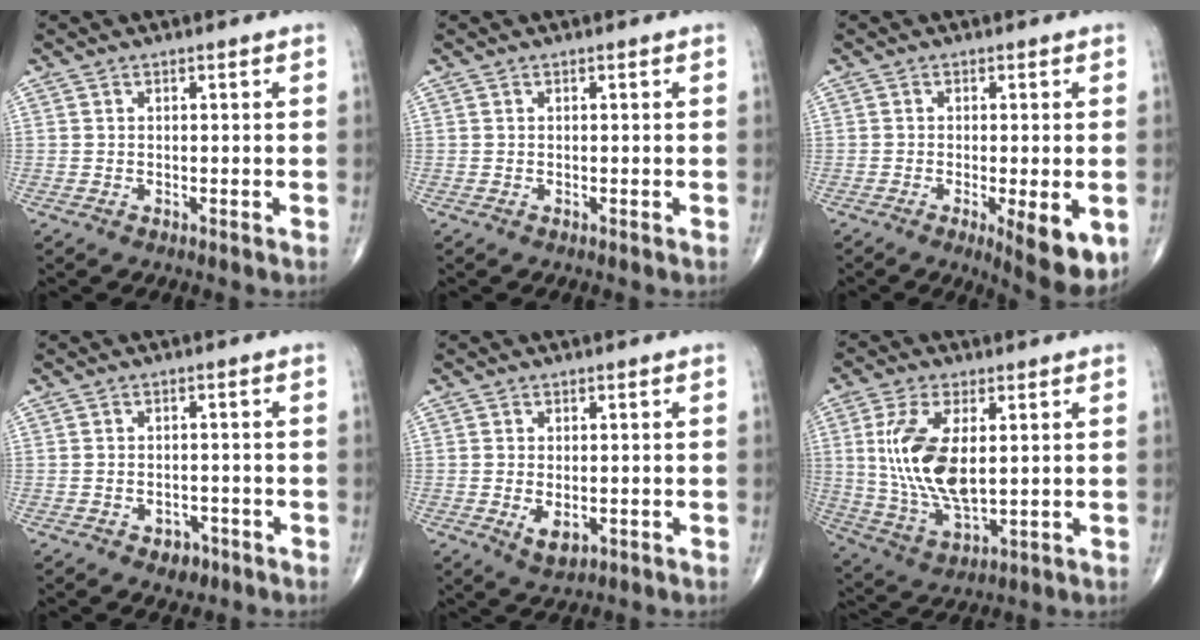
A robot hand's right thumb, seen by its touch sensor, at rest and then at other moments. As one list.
[{"total": 0.0}, {"total": 8.7, "force": [-2.6, 2.2, 8.0], "torque": [-0.108, -0.020, -0.035]}, {"total": 3.3, "force": [-1.8, 2.3, 1.4], "torque": [-0.008, 0.013, -0.020]}, {"total": 3.8, "force": [-0.8, 2.2, 3.0], "torque": [-0.047, -0.008, -0.005]}, {"total": 14.4, "force": [2.2, 6.9, 12.4], "torque": [-0.252, -0.015, 0.054]}]